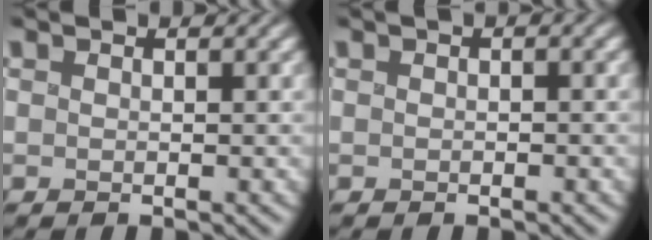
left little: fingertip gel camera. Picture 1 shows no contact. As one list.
[{"total": 0.6, "force": [-0.1, 0.3, 0.5], "torque": [-0.007, 0.001, -0.001]}]